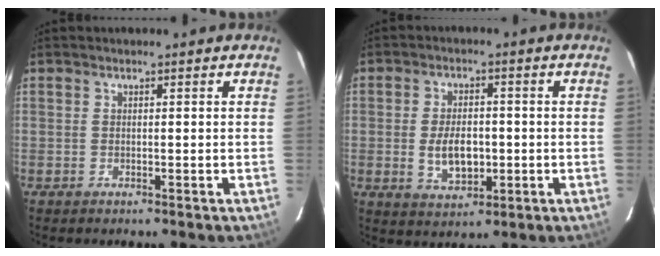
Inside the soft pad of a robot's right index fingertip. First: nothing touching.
{"total": 7.4, "force": [-1.1, 4.2, 6.0], "torque": [-0.116, -0.003, -0.011]}